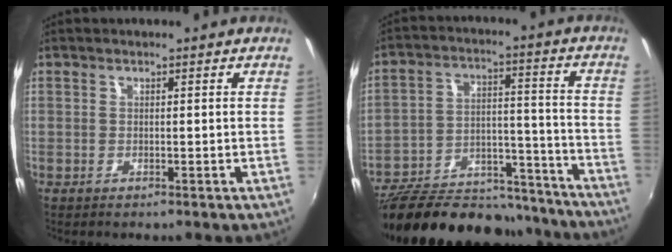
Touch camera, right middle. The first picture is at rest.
{"total": 25.1, "force": [-21.3, 9.9, 8.8], "torque": [-0.174, 0.043, -0.293]}